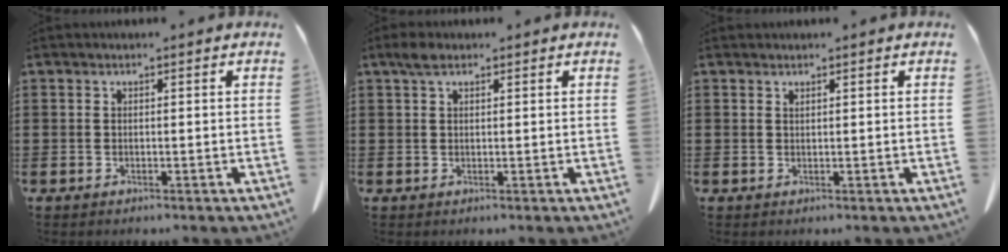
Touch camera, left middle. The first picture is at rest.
{"total": 2.2, "force": [1.3, 1.0, 1.5], "torque": [-0.034, 0.005, 0.024]}
{"total": 0.6, "force": [0.6, 0.1, 0.1], "torque": [-0.006, -0.003, 0.014]}